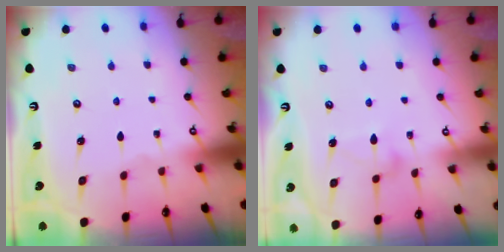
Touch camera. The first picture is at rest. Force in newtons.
{"total": 7.8, "press": 7.8, "slide": 0.2}